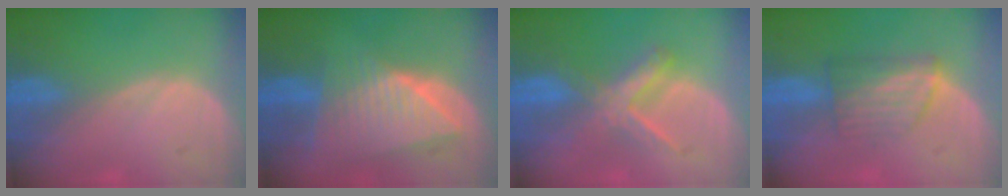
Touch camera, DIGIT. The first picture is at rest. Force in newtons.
{"total": 9.0, "press": 7.9, "slide": 4.3}
{"total": 5.5, "press": 5.5, "slide": 0.7}
{"total": 6.1, "press": 5.5, "slide": 2.8}